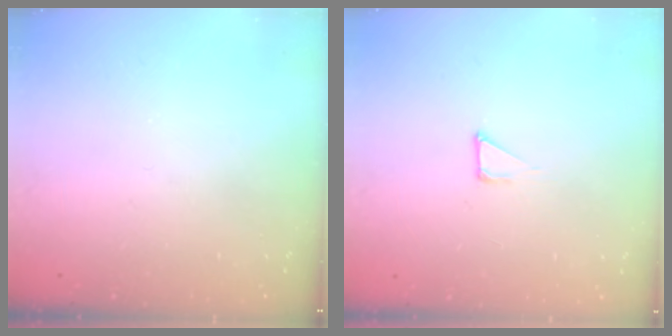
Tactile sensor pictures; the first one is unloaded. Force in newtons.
{"total": 2.7, "press": 2.7, "slide": 0.3}